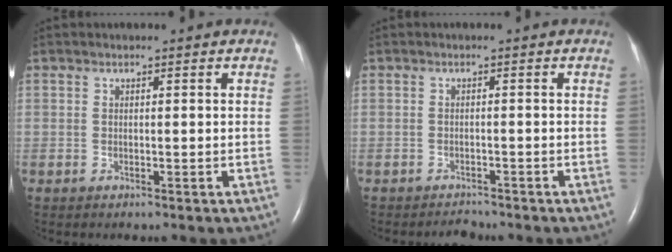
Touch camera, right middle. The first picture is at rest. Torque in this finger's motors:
{"motor_torque": [-0.06, 0.07, -0.03, -0.01]}